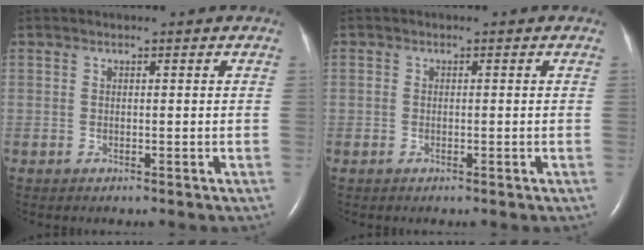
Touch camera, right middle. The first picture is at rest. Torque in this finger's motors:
{"motor_torque": [0.80, -0.39, 0.31, -0.07]}